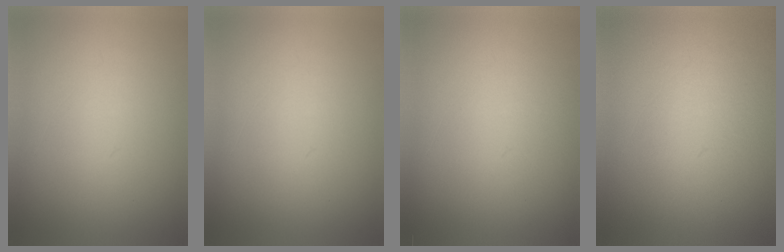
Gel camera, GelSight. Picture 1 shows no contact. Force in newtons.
{"total": 1.1}
{"total": 1.5}
{"total": 4.5}